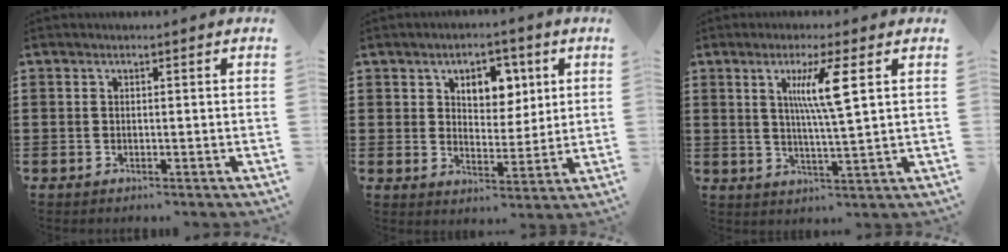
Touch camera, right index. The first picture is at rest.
{"total": 6.1, "force": [2.8, 4.1, 3.5], "torque": [-0.062, 0.006, 0.042]}
{"total": 7.3, "force": [2.4, 0.4, 6.9], "torque": [-0.140, 0.000, 0.035]}